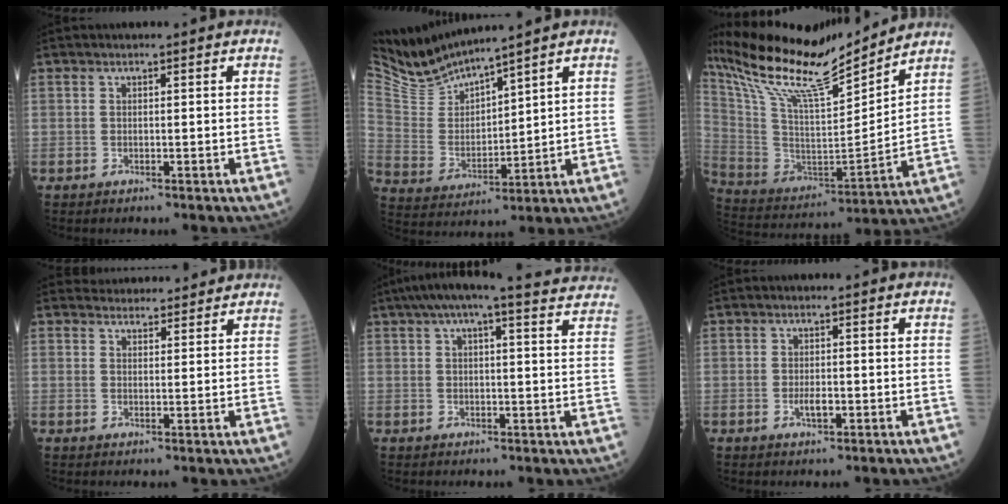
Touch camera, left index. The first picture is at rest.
{"total": 7.6, "force": [7.5, -0.6, 0.6], "torque": [-0.043, -0.006, 0.176]}
{"total": 19.9, "force": [17.5, 1.5, 9.4], "torque": [-0.182, -0.007, 0.312]}
{"total": 7.7, "force": [7.5, 1.8, 0.8], "torque": [0.000, 0.018, 0.088]}
{"total": 19.1, "force": [17.1, 1.9, 8.3], "torque": [-0.124, 0.026, 0.208]}
{"total": 1.6, "force": [-0.5, 0.5, 1.5], "torque": [-0.030, -0.002, -0.006]}